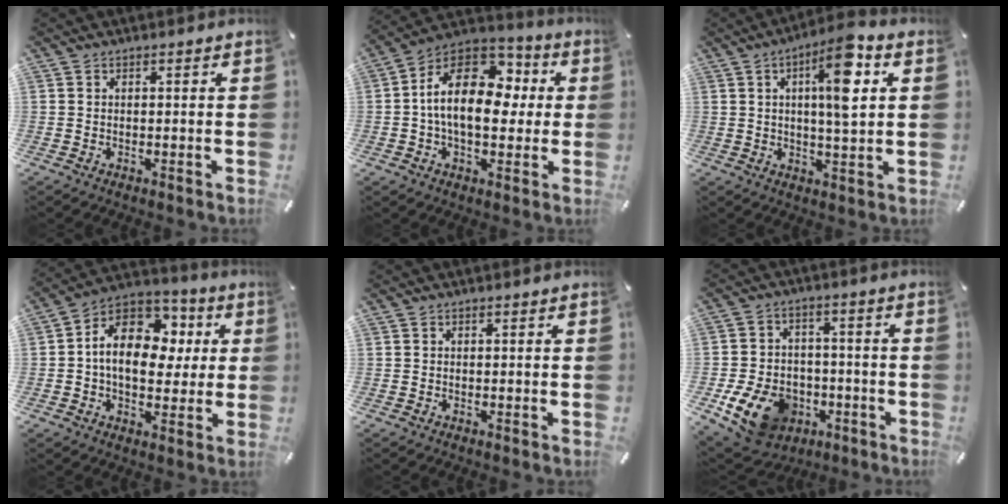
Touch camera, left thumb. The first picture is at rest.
{"total": 18.4, "force": [1.4, 11.8, 14.1], "torque": [-0.247, 0.008, 0.025]}
{"total": 12.3, "force": [3.8, 3.0, 11.3], "torque": [-0.183, -0.001, 0.056]}
{"total": 15.6, "force": [1.8, 11.6, 10.3], "torque": [-0.180, -0.004, 0.034]}
{"total": 0.0}
{"total": 13.6, "force": [-5.8, 10.1, 6.9], "torque": [-0.123, 0.040, -0.094]}